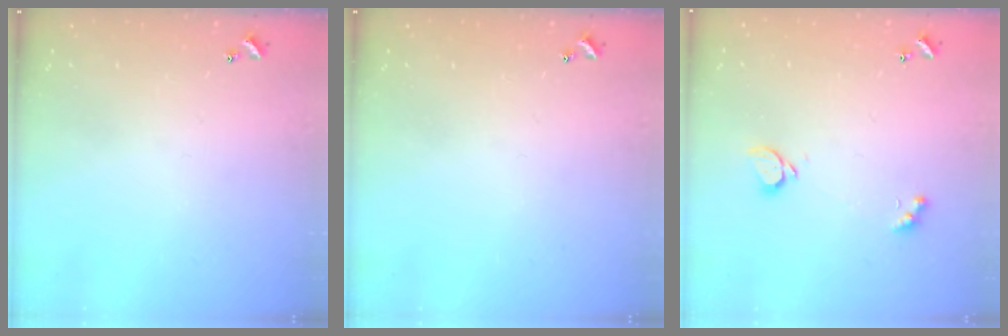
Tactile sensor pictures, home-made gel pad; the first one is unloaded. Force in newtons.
{"total": 0.0}
{"total": 1.9, "press": 1.7, "slide": 0.8}